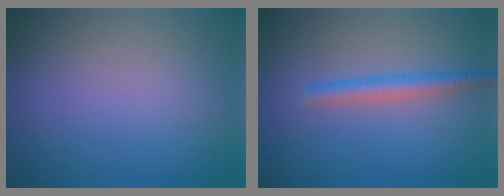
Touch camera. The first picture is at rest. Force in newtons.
{"total": 2.4, "press": 2.4, "slide": 0.1}